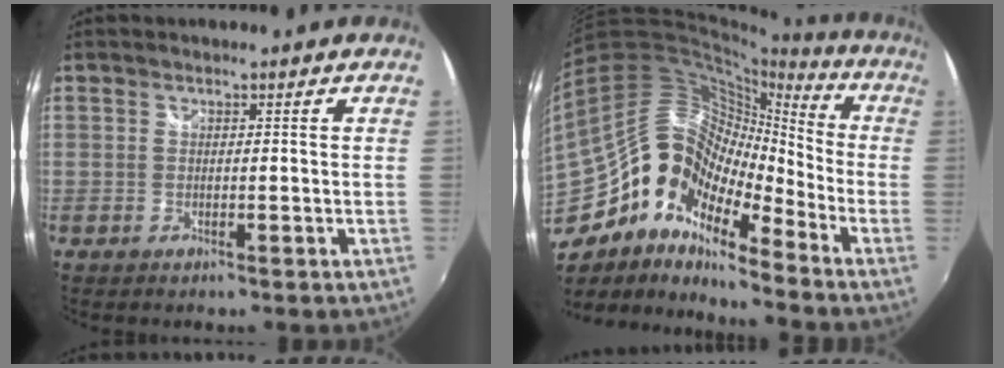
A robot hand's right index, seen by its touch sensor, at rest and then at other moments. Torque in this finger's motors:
{"motor_torque": [0.57, -0.47, 0.45, 0.02]}